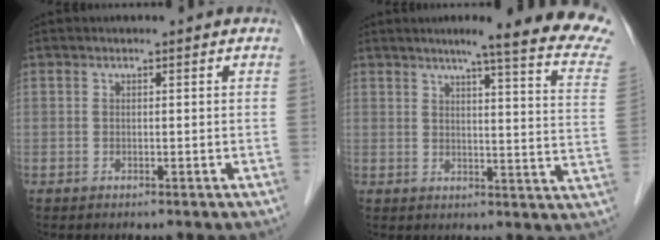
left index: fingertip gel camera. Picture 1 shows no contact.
{"total": 19.3, "force": [16.3, -0.4, 10.3], "torque": [-0.126, -0.055, 0.179]}